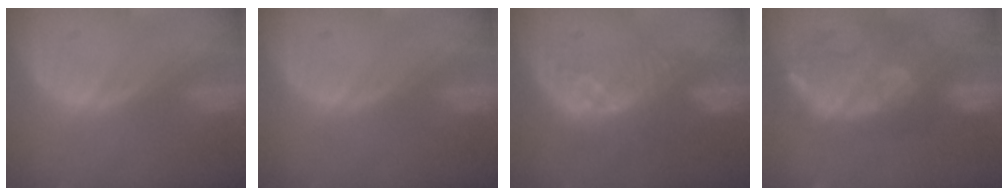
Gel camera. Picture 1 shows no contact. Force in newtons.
{"total": 0.0}
{"total": 8.3, "press": 7.3, "slide": 3.9}
{"total": 10.2, "press": 9.7, "slide": 3.4}